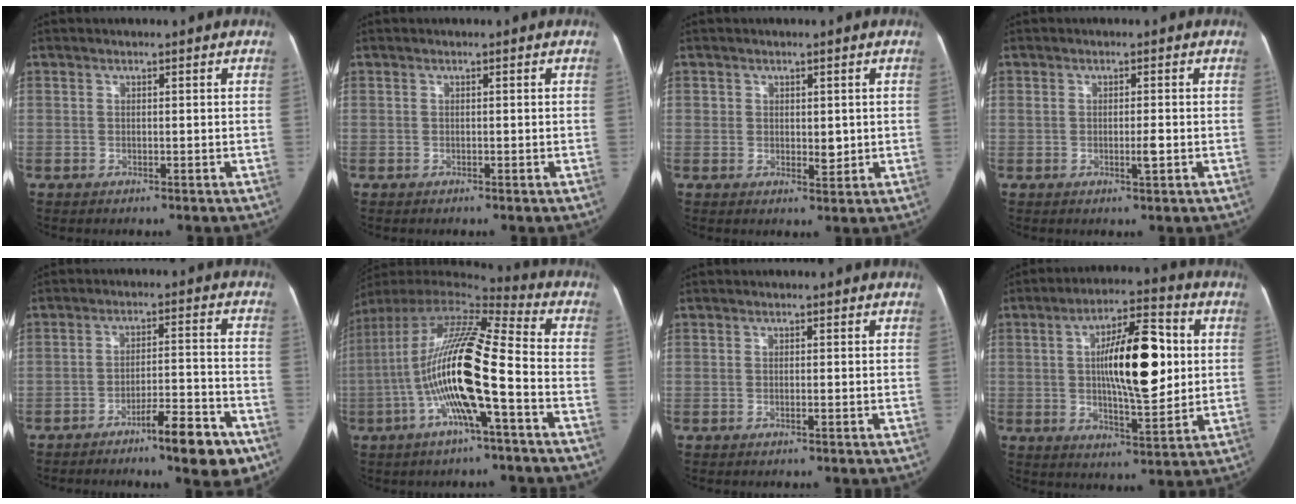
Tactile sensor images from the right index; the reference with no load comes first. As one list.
[{"total": 0.0}, {"total": 2.5, "force": [0.4, 1.9, 1.5], "torque": [-0.011, -0.008, 0.005]}, {"total": 1.7, "force": [-0.4, 0.3, 1.7], "torque": [-0.026, -0.002, -0.007]}, {"total": 9.5, "force": [-6.3, 1.1, 7.0], "torque": [-0.095, 0.007, -0.095]}, {"total": 18.2, "force": [-4.3, 1.6, 17.6], "torque": [-0.336, 0.007, -0.085]}, {"total": 0.0}, {"total": 15.0, "force": [1.8, 4.2, 14.3], "torque": [-0.231, 0.020, 0.028]}]